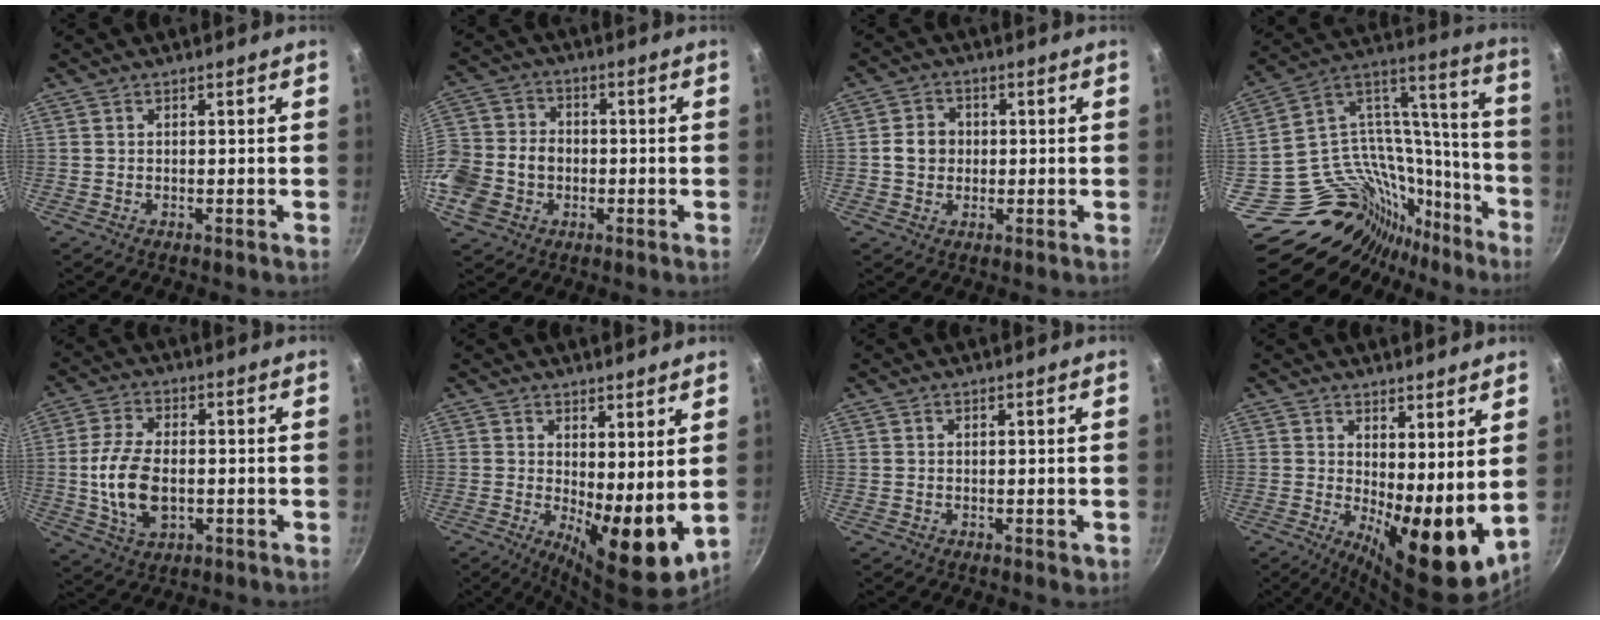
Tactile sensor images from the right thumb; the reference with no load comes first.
{"total": 14.4, "force": [-3.3, 11.8, 7.6], "torque": [-0.153, 0.032, -0.070]}
{"total": 4.9, "force": [0.0, 4.3, 2.3], "torque": [-0.017, 0.009, -0.007]}
{"total": 28.0, "force": [-12.7, 20.2, 14.6], "torque": [-0.172, 0.127, -0.194]}
{"total": 10.8, "force": [-1.0, 6.2, 8.8], "torque": [-0.172, 0.006, -0.017]}
{"total": 10.7, "force": [1.5, 4.1, 9.8], "torque": [-0.126, -0.029, 0.029]}
{"total": 1.0, "force": [0.3, 0.6, 0.7], "torque": [-0.003, 0.000, 0.005]}
{"total": 13.9, "force": [2.4, 5.5, 12.5], "torque": [-0.153, -0.030, 0.044]}